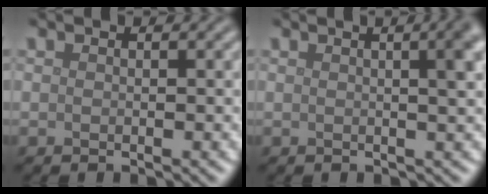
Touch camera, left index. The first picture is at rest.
{"total": 6.3, "force": [1.7, 2.8, 5.4], "torque": [-0.018, 0.037, -0.009]}